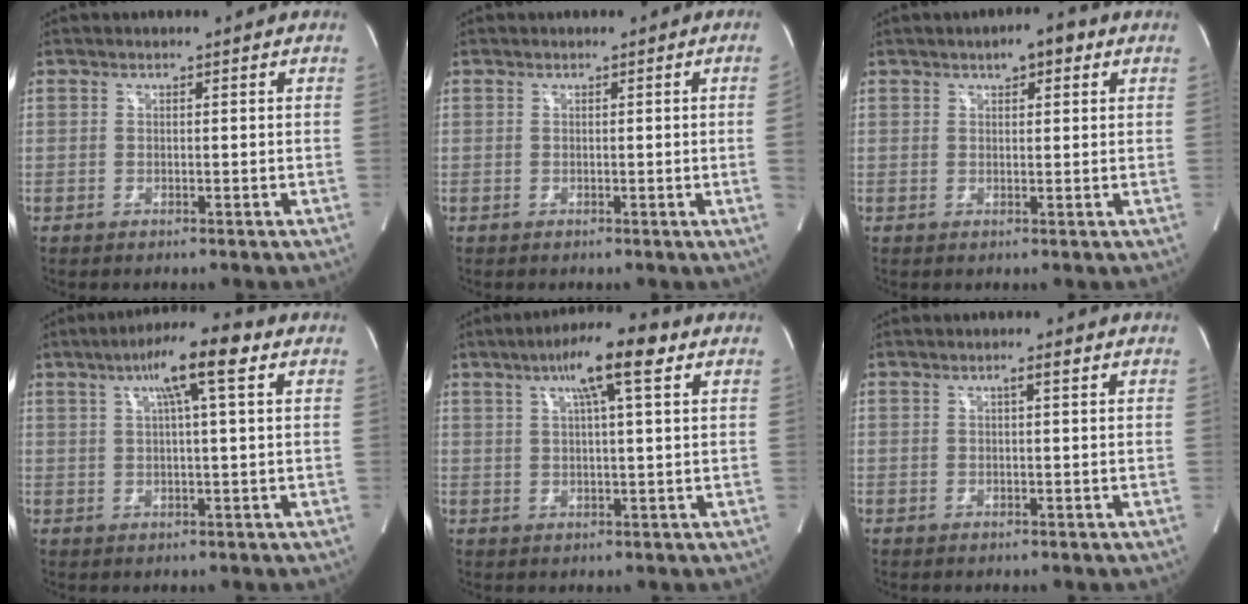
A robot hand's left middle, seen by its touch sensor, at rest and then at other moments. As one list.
[{"total": 2.1, "force": [-0.1, -1.0, 1.8], "torque": [-0.022, -0.002, 0.000]}, {"total": 3.6, "force": [2.0, 1.3, 2.7], "torque": [-0.042, 0.014, 0.027]}, {"total": 9.0, "force": [3.9, 0.3, 8.1], "torque": [-0.139, 0.022, 0.057]}, {"total": 9.3, "force": [4.5, 0.6, 8.1], "torque": [-0.139, 0.020, 0.066]}, {"total": 1.1, "force": [0.5, -0.1, 1.0], "torque": [-0.018, 0.003, 0.008]}]